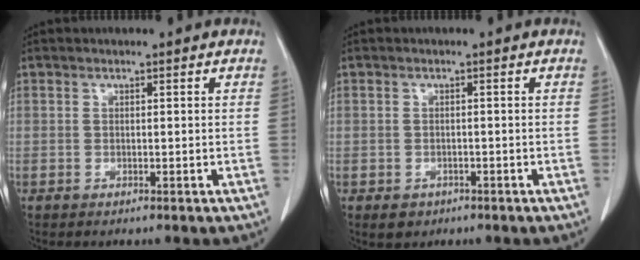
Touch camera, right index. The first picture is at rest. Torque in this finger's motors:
{"motor_torque": [-0.25, -0.16, -0.14, -0.06]}